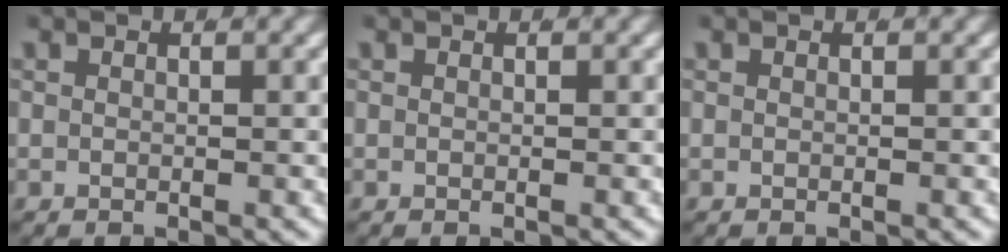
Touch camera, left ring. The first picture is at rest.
{"total": 0.0}
{"total": 0.0}